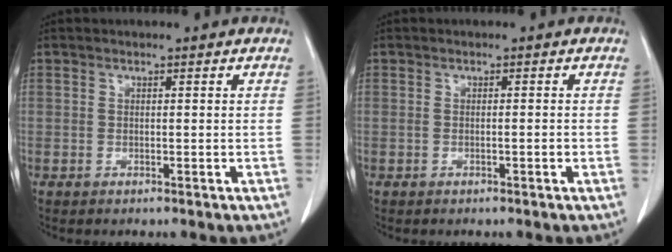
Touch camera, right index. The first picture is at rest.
{"total": 0.7, "force": [-0.2, 0.0, 0.6], "torque": [-0.013, 0.002, 0.000]}